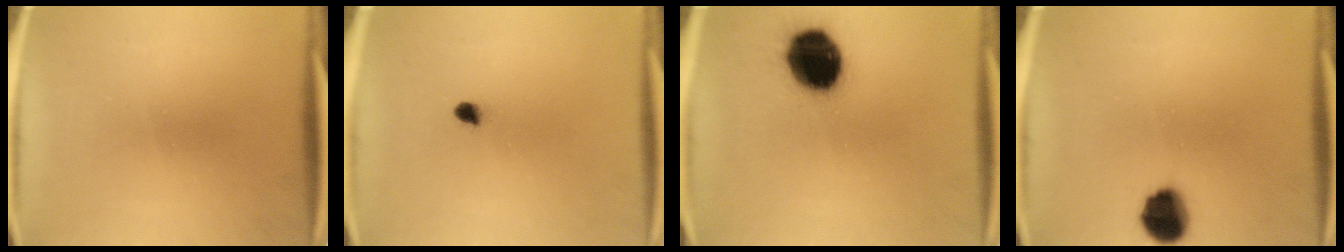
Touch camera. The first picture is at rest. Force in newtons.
{"total": 1.8}
{"total": 18.4}
{"total": 9.1}